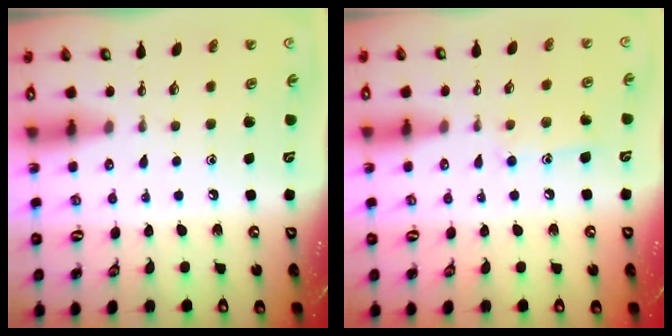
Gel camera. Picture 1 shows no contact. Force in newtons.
{"total": 7.9, "press": 7.9, "slide": 0.4}